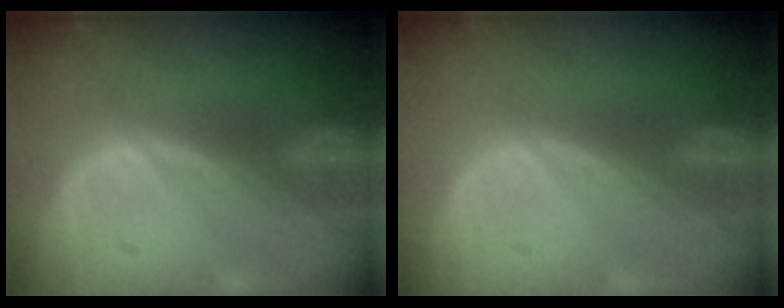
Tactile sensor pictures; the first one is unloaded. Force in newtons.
{"total": 0.0}